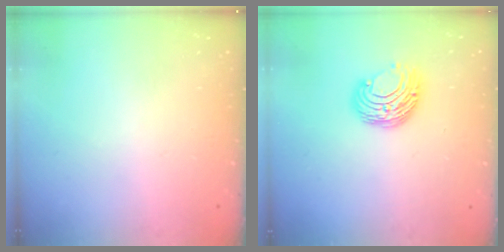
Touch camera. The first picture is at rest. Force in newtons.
{"total": 9.5, "press": 9.5, "slide": 0.6}